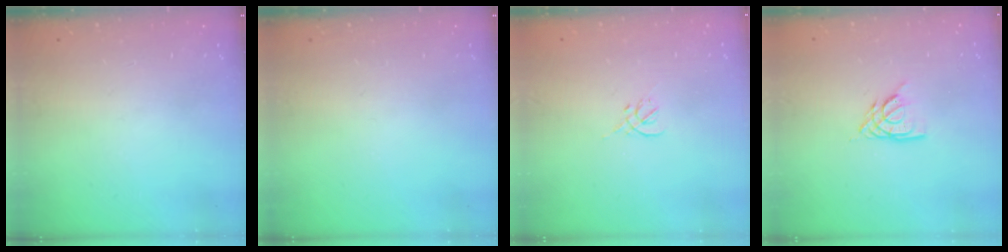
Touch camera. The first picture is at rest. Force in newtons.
{"total": 0.0}
{"total": 0.0}
{"total": 6.0, "press": 6.0, "slide": 0.6}